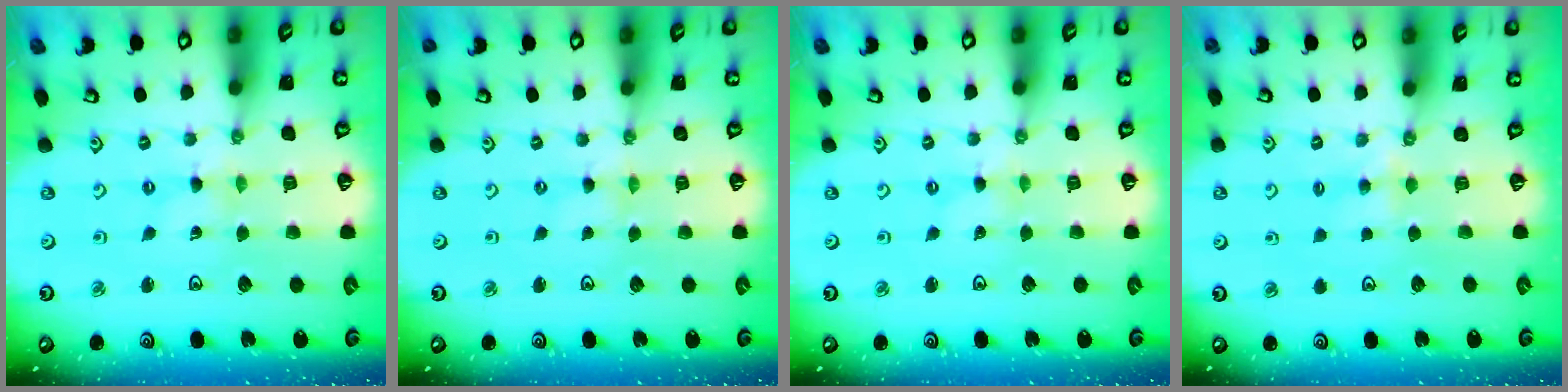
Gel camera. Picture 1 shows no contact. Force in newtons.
{"total": 0.0}
{"total": 0.0}
{"total": 3.0, "press": 2.9, "slide": 0.4}